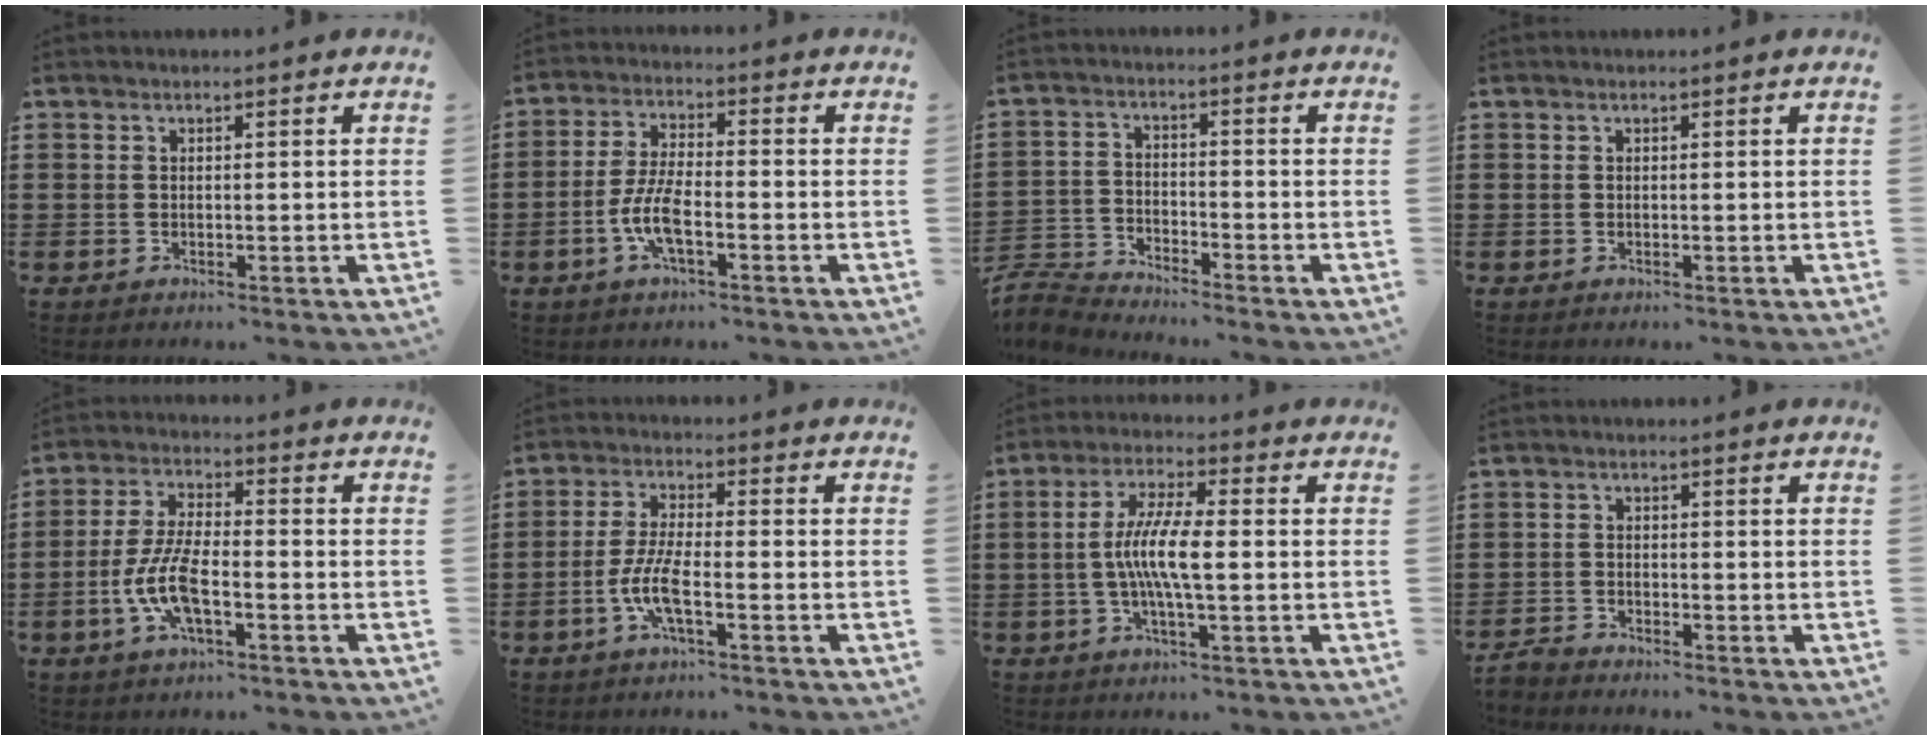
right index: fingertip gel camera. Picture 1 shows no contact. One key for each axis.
{"total": 6.7, "fx": -2.4, "fy": 2.0, "fz": 5.9, "tx": -0.140, "ty": -0.010, "tz": -0.052}
{"total": 4.4, "fx": -4.3, "fy": 0.7, "fz": 0.2, "tx": -0.028, "ty": -0.002, "tz": -0.096}
{"total": 0.0}
{"total": 8.6, "fx": -2.8, "fy": 3.0, "fz": 7.5, "tx": -0.172, "ty": -0.012, "tz": -0.057}
{"total": 6.4, "fx": -2.5, "fy": 1.4, "fz": 5.7, "tx": -0.139, "ty": -0.016, "tz": -0.055}
{"total": 7.7, "fx": -0.8, "fy": 1.4, "fz": 7.5, "tx": -0.150, "ty": -0.005, "tz": -0.023}
{"total": 2.1, "fx": -2.1, "fy": 0.3, "fz": 0.1, "tx": -0.008, "ty": 0.003, "tz": -0.044}